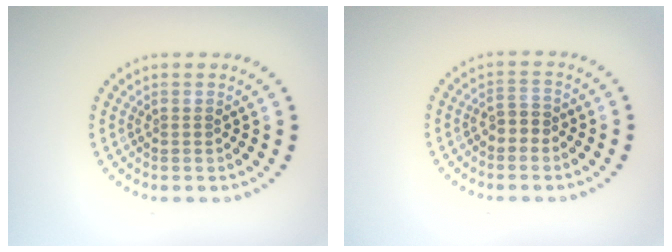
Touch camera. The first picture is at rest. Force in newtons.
{"total": 1.6, "press": 1.5, "slide": 0.5}